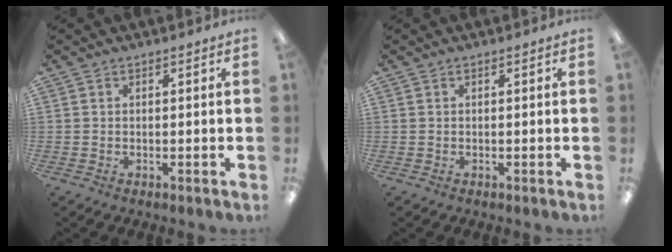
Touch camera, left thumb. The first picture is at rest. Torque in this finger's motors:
{"motor_torque": [0.00, 0.00, 0.01, -0.01, 0.00]}